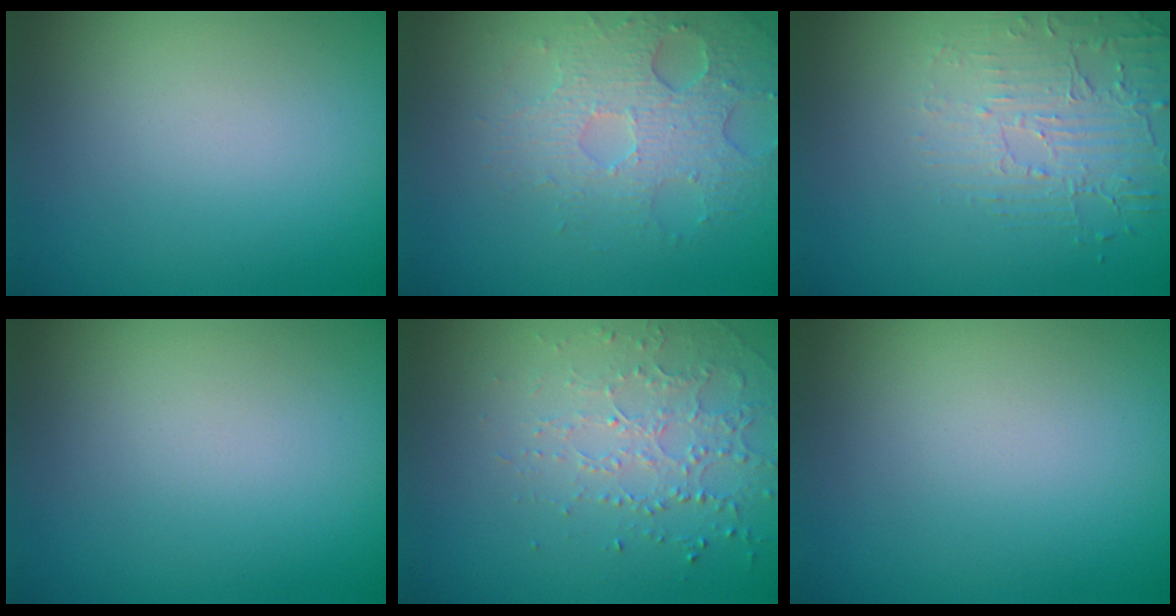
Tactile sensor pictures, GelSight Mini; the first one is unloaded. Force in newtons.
{"total": 3.6, "press": 3.3, "slide": 1.4}
{"total": 2.1, "press": 1.3, "slide": 1.7}
{"total": 0.0}
{"total": 1.7, "press": 1.5, "slide": 0.8}
{"total": 0.0}